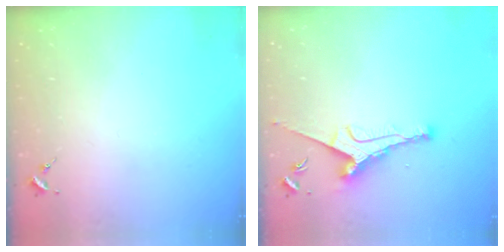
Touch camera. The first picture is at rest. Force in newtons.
{"total": 8.9, "press": 8.9, "slide": 0.5}